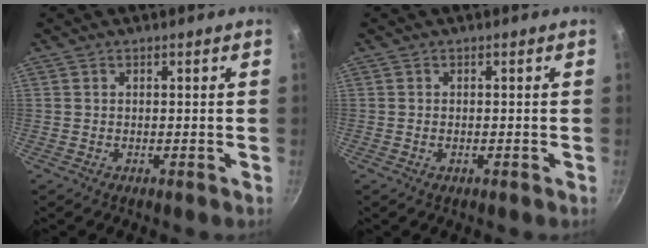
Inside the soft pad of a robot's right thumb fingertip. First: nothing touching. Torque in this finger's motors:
{"motor_torque": [-0.42, 0.08, -0.31, 0.21, 0.05]}